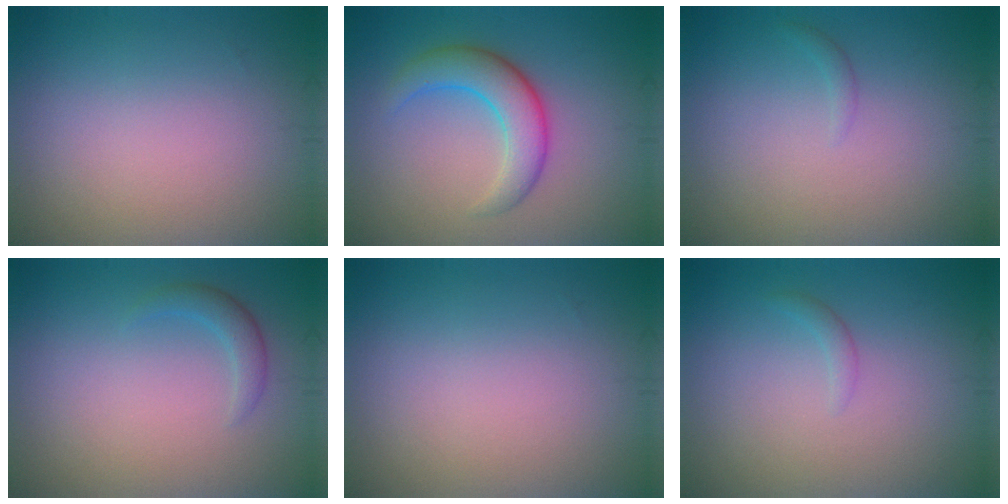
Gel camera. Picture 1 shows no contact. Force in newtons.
{"total": 4.5, "press": 4.5, "slide": 0.3}
{"total": 0.6, "press": 0.6, "slide": 0.1}
{"total": 1.6, "press": 1.6, "slide": 0.1}
{"total": 0.0}
{"total": 0.8, "press": 0.8, "slide": 0.0}